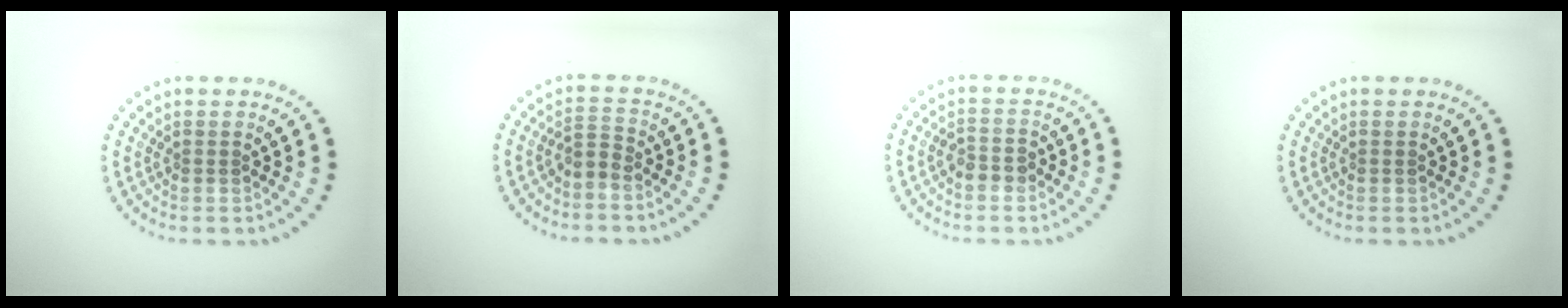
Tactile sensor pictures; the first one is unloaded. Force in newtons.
{"total": 1.8, "press": 1.3, "slide": 1.3}
{"total": 1.8, "press": 1.8, "slide": 0.5}
{"total": 0.0}